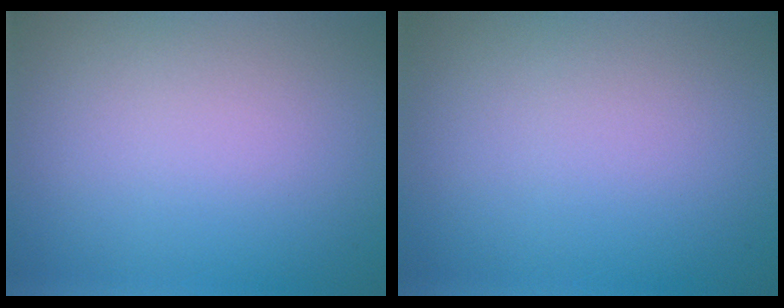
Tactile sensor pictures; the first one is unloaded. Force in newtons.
{"total": 0.0}